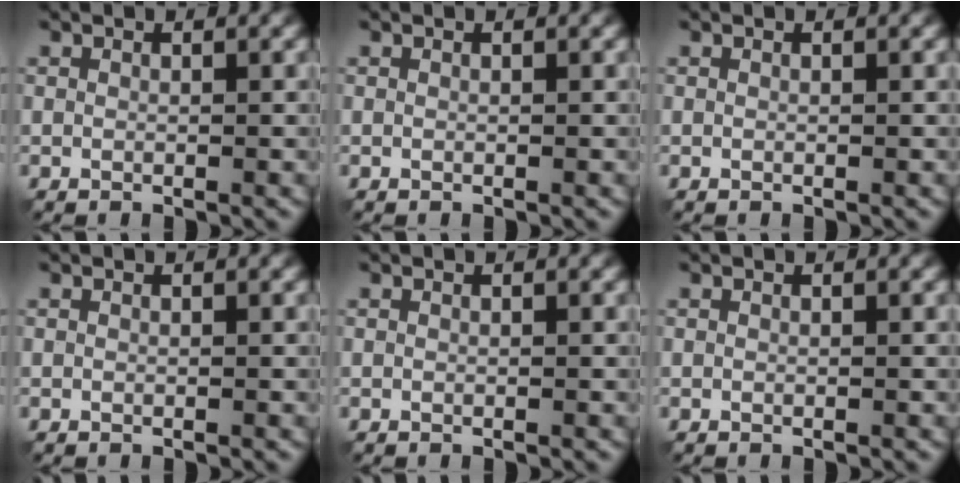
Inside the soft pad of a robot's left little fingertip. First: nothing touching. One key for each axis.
{"total": 0.0}
{"total": 0.0}
{"total": 0.0}
{"total": 0.0}
{"total": 0.0}